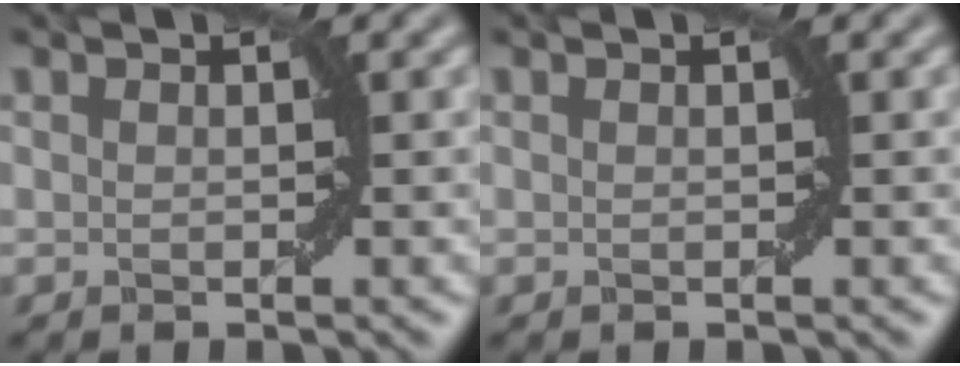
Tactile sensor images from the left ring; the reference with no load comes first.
{"total": 0.0}